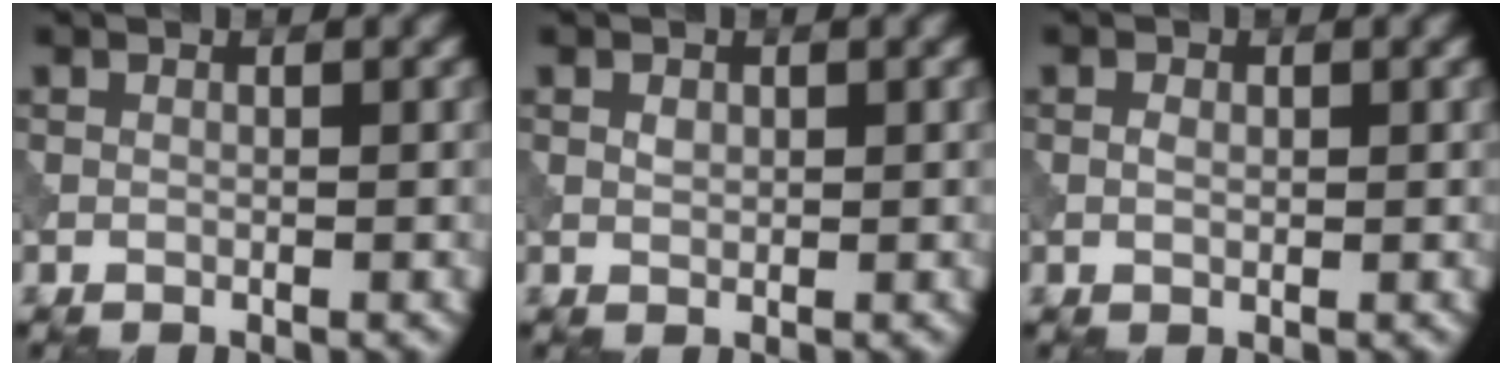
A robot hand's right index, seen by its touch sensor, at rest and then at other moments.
{"total": 0.7, "force": [0.2, 0.5, 0.4], "torque": [-0.010, -0.001, 0.005]}
{"total": 0.8, "force": [0.0, 0.5, 0.6], "torque": [-0.011, 0.000, 0.000]}